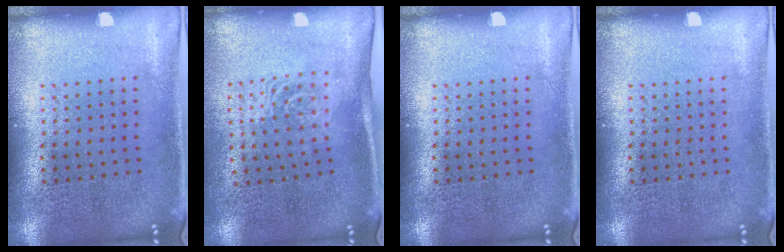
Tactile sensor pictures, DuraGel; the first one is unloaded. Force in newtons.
{"total": 1.7, "press": 1.2, "slide": 1.1}
{"total": 0.0}
{"total": 0.0}